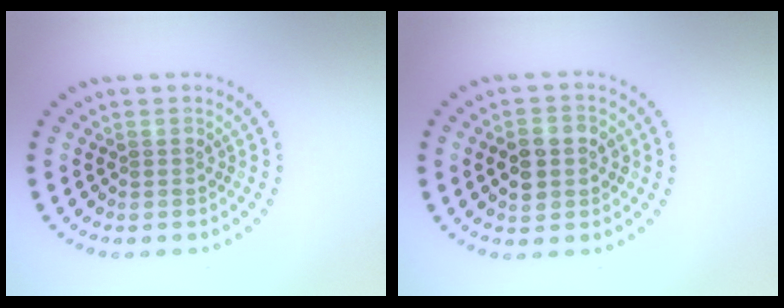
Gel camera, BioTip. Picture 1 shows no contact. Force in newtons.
{"total": 3.9, "press": 3.8, "slide": 0.3}